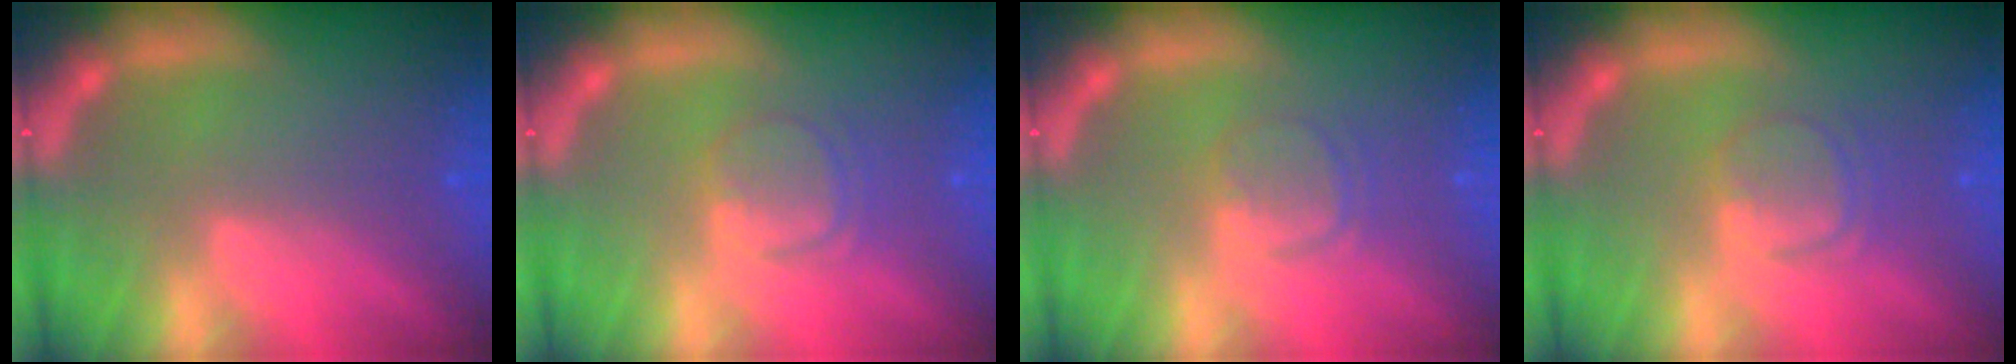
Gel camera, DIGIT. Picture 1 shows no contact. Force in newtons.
{"total": 3.0}
{"total": 2.4}
{"total": 3.0}